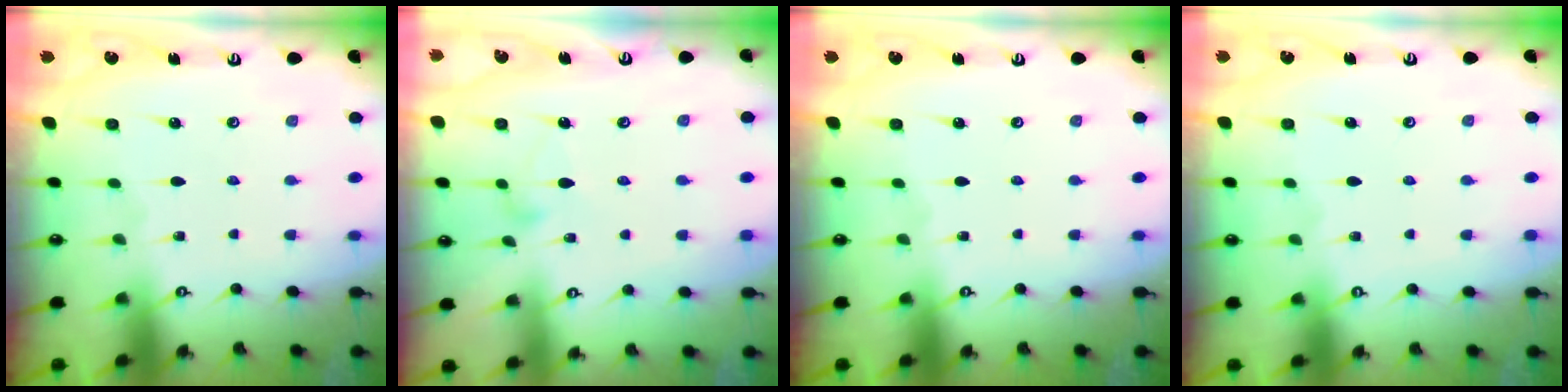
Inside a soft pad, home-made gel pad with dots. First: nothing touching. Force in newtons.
{"total": 6.0, "press": 6.0, "slide": 0.3}
{"total": 0.0}
{"total": 3.9, "press": 3.9, "slide": 0.1}